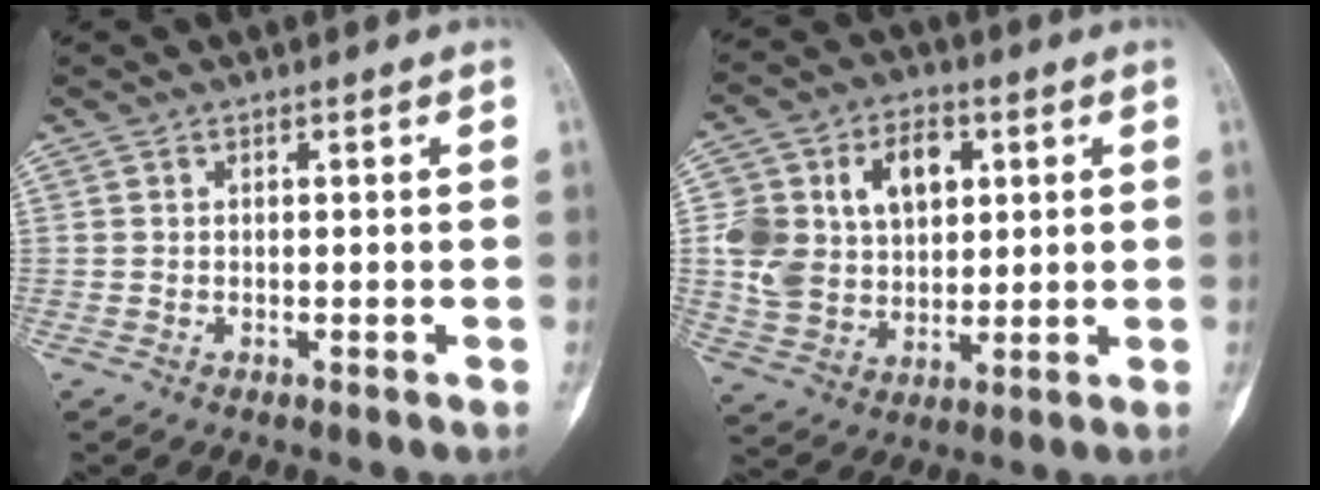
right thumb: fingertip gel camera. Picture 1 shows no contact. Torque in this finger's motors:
{"motor_torque": [0.70, 0.76, 0.70, 0.13, 0.00]}